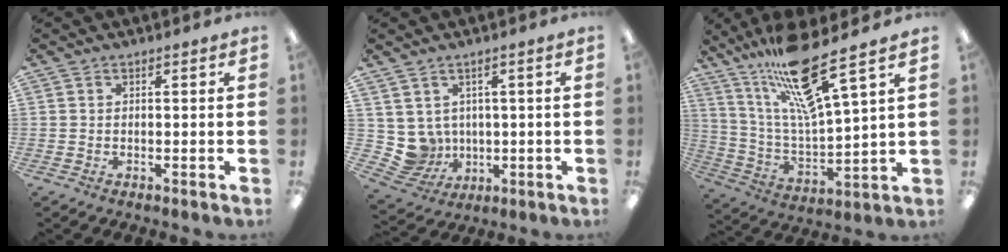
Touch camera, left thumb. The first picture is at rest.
{"total": 6.0, "force": [2.1, 5.6, 0.7], "torque": [-0.045, -0.021, 0.049]}
{"total": 20.0, "force": [14.4, 3.9, 13.4], "torque": [-0.249, -0.074, 0.238]}